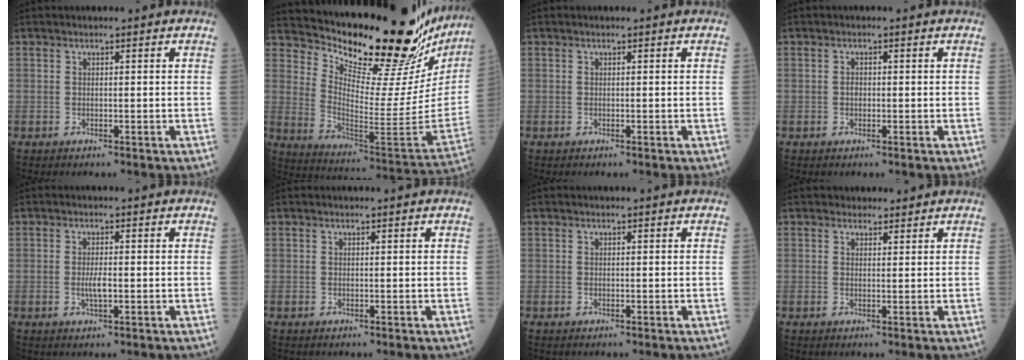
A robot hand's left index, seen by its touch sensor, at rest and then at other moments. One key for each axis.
{"total": 27.2, "fx": 24.5, "fy": 4.1, "fz": 11.0, "tx": -0.179, "ty": -0.110, "tz": 0.330}
{"total": 0.0}
{"total": 1.0, "fx": -0.1, "fy": 0.7, "fz": 0.7, "tx": -0.013, "ty": 0.002, "tz": -0.003}
{"total": 2.1, "fx": -0.3, "fy": 0.5, "fz": 2.0, "tx": -0.043, "ty": -0.001, "tz": -0.005}
{"total": 0.0}
{"total": 0.0}
{"total": 1.8, "fx": 1.6, "fy": 0.9, "fz": -0.1, "tx": 0.003, "ty": 0.004, "tz": 0.021}